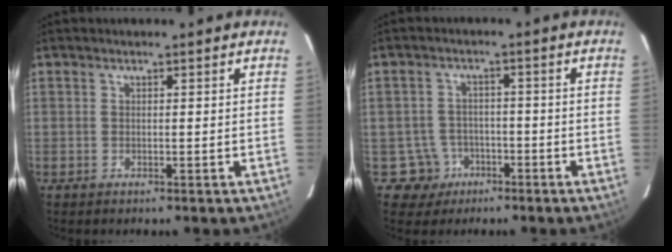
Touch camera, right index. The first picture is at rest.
{"total": 5.0, "force": [-2.1, 4.5, -0.4], "torque": [0.011, 0.014, -0.029]}